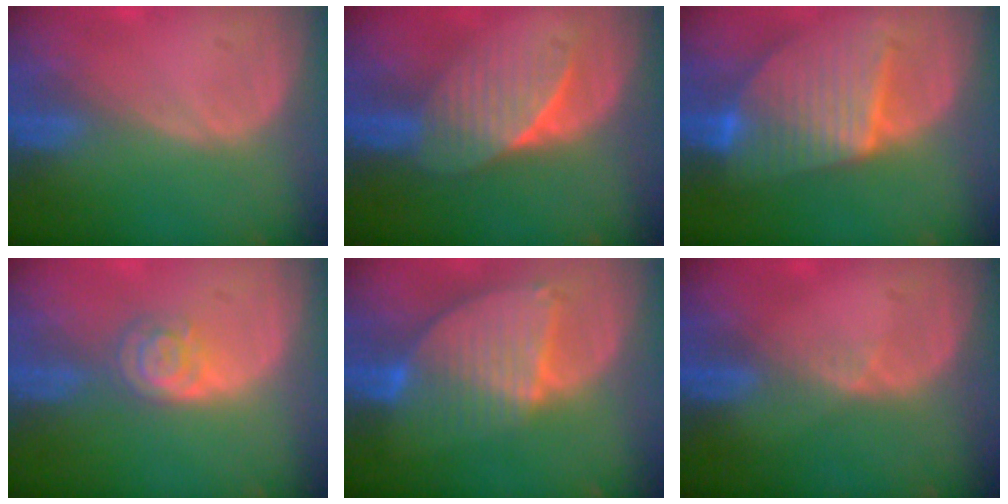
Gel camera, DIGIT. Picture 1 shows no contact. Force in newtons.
{"total": 7.4, "press": 6.6, "slide": 3.4}
{"total": 10.1, "press": 10.1, "slide": 0.8}
{"total": 4.4, "press": 3.9, "slide": 2.0}
{"total": 8.7, "press": 7.6, "slide": 4.2}
{"total": 1.8, "press": 1.2, "slide": 1.3}